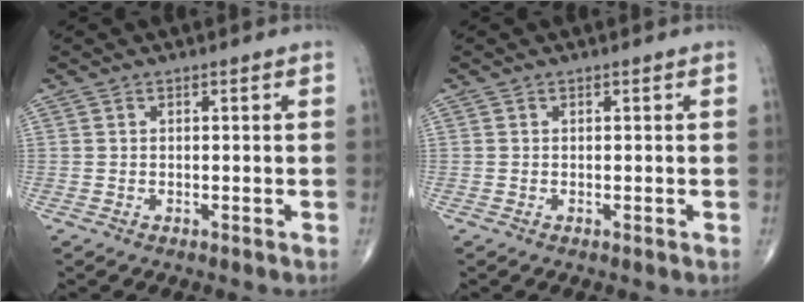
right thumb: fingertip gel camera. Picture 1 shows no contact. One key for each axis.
{"total": 0.0}